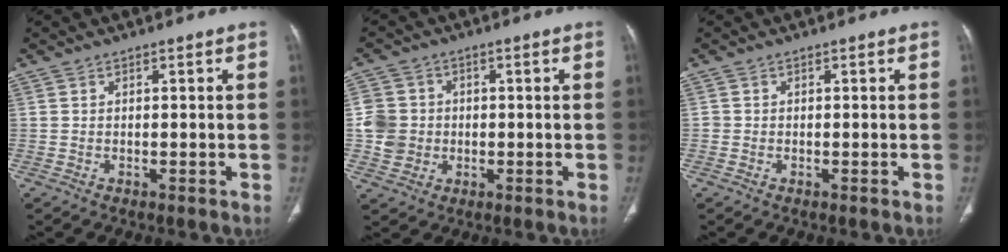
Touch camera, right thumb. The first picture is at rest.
{"total": 6.8, "force": [-0.4, 6.4, 2.3], "torque": [-0.024, 0.008, -0.008]}
{"total": 0.0}